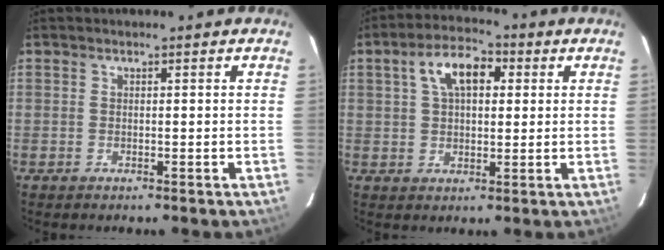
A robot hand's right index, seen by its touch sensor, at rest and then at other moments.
{"total": 8.6, "force": [2.7, 4.8, 6.6], "torque": [-0.119, 0.028, 0.044]}